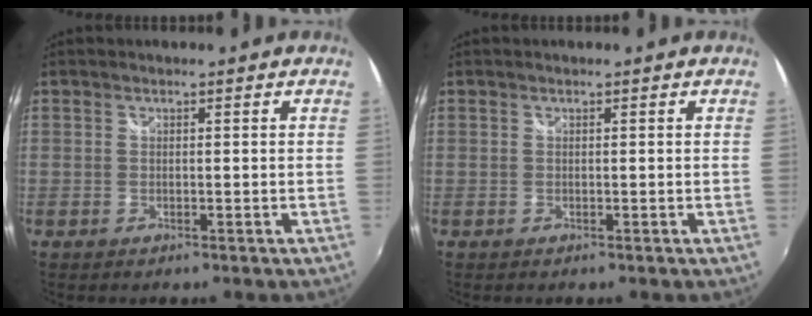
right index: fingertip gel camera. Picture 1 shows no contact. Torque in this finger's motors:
{"motor_torque": [0.05, 0.11, -0.03, 0.01]}